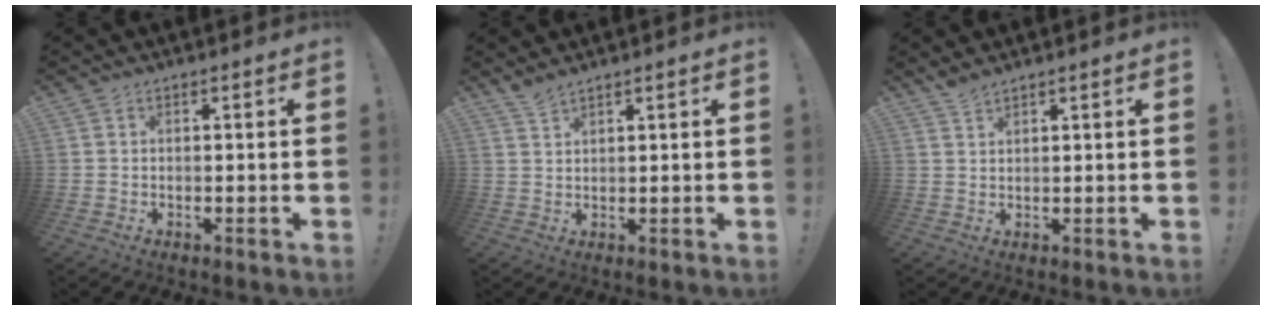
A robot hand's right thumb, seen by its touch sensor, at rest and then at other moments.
{"total": 3.0, "force": [2.7, 0.3, 1.3], "torque": [-0.020, -0.016, 0.048]}
{"total": 2.6, "force": [2.3, 0.5, 1.1], "torque": [-0.025, -0.009, 0.042]}